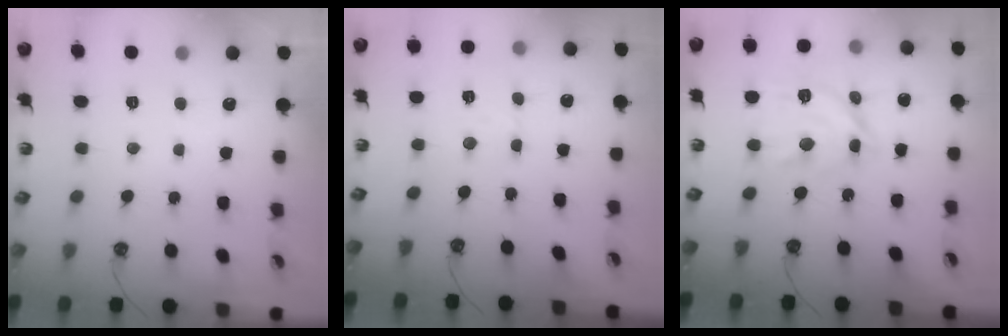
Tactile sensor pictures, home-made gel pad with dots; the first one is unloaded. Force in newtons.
{"total": 1.6, "press": 1.5, "slide": 0.5}
{"total": 13.5, "press": 13.5, "slide": 1.2}